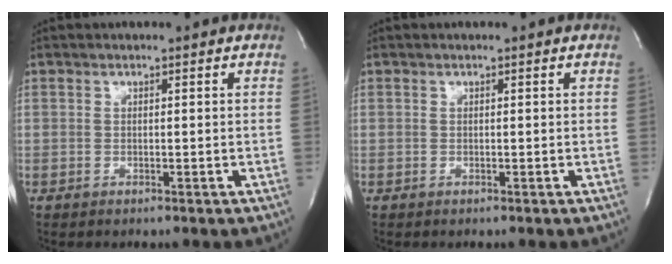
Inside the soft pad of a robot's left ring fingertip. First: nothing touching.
{"total": 0.0}